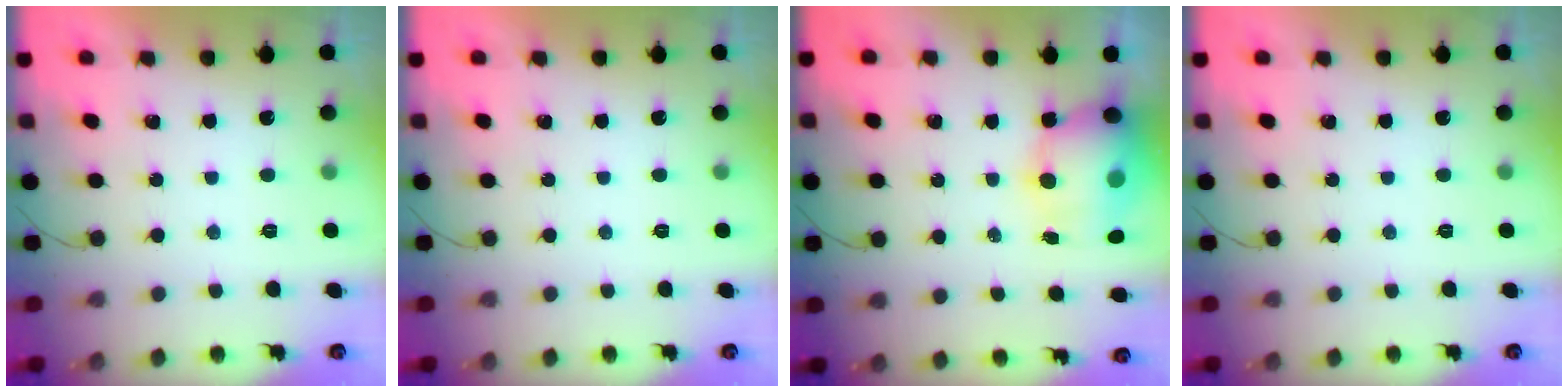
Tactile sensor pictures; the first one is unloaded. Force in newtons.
{"total": 0.0}
{"total": 11.5, "press": 11.1, "slide": 2.8}
{"total": 0.0}